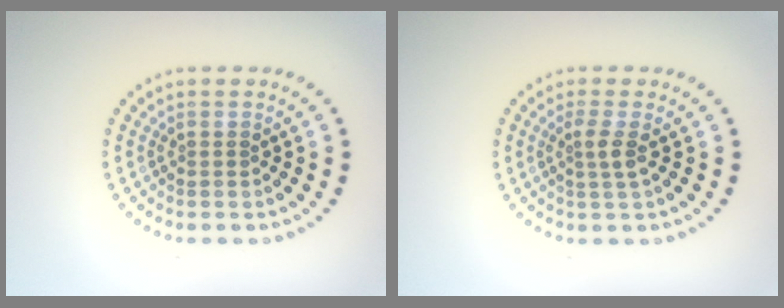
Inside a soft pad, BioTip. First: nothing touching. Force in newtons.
{"total": 1.8, "press": 1.3, "slide": 1.2}